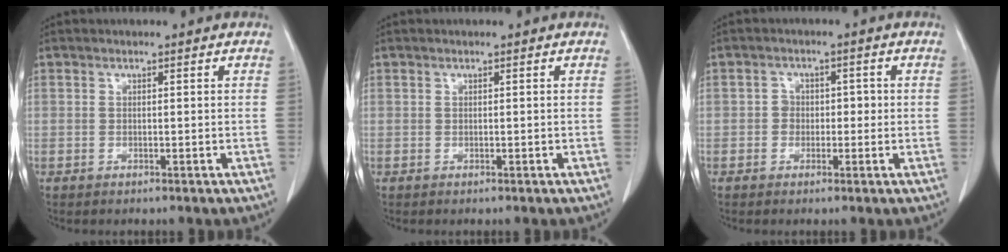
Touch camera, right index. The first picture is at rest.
{"total": 0.0}
{"total": 2.8, "force": [-0.3, 2.3, 1.4], "torque": [-0.010, 0.015, -0.007]}